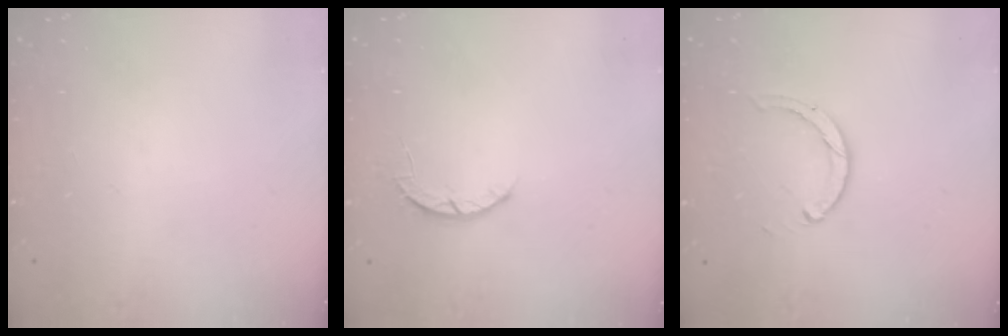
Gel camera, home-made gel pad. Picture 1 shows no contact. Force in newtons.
{"total": 2.6, "press": 2.5, "slide": 0.4}
{"total": 1.9, "press": 1.9, "slide": 0.2}